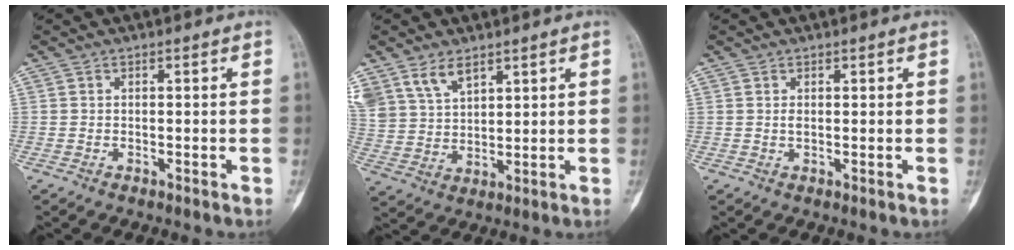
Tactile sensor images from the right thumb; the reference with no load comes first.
{"total": 8.5, "force": [5.7, 4.8, 4.0], "torque": [-0.063, -0.012, 0.123]}
{"total": 0.8, "force": [0.3, 0.5, 0.6], "torque": [-0.005, 0.003, 0.004]}